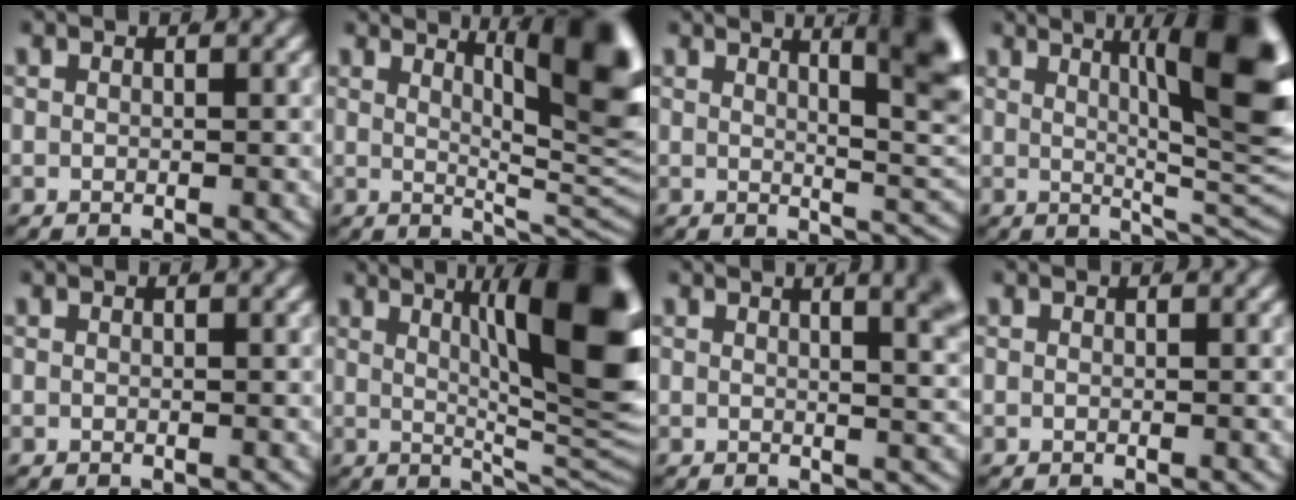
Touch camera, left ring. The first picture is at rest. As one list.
[{"total": 12.2, "force": [3.1, 4.5, 10.9], "torque": [-0.095, 0.003, 0.043]}, {"total": 9.9, "force": [3.2, 3.4, 8.8], "torque": [-0.076, 0.005, 0.046]}, {"total": 14.3, "force": [3.7, 5.0, 12.8], "torque": [-0.125, 0.022, 0.045]}, {"total": 0.0}, {"total": 16.1, "force": [3.8, 5.8, 14.5], "torque": [-0.147, 0.012, 0.049]}, {"total": 6.1, "force": [3.1, 1.8, 4.9], "torque": [-0.040, 0.014, 0.041]}, {"total": 0.0}]